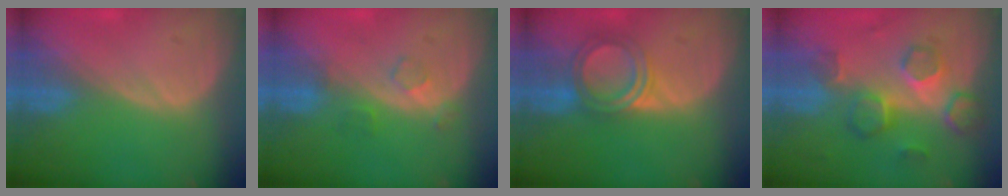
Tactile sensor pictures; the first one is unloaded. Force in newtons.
{"total": 2.5, "press": 2.5, "slide": 0.3}
{"total": 5.1, "press": 5.1, "slide": 0.3}
{"total": 8.8, "press": 7.6, "slide": 4.5}